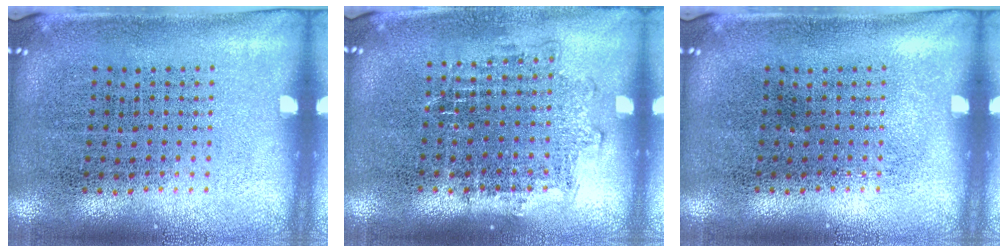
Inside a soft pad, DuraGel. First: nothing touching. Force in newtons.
{"total": 1.3, "press": 1.1, "slide": 0.7}
{"total": 0.0}